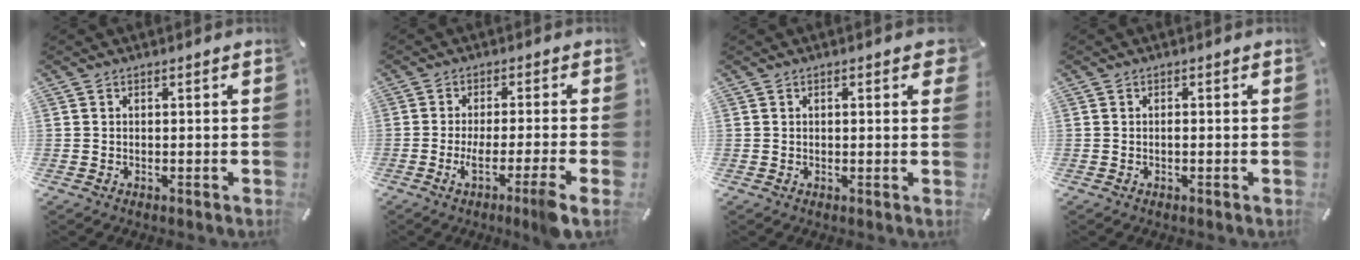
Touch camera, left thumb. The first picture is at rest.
{"total": 7.5, "force": [-3.1, -0.3, 6.8], "torque": [-0.115, -0.010, -0.054]}
{"total": 2.2, "force": [0.8, 0.7, 1.9], "torque": [-0.024, -0.002, 0.009]}
{"total": 0.7, "force": [-0.2, 0.1, 0.6], "torque": [-0.013, -0.003, -0.003]}